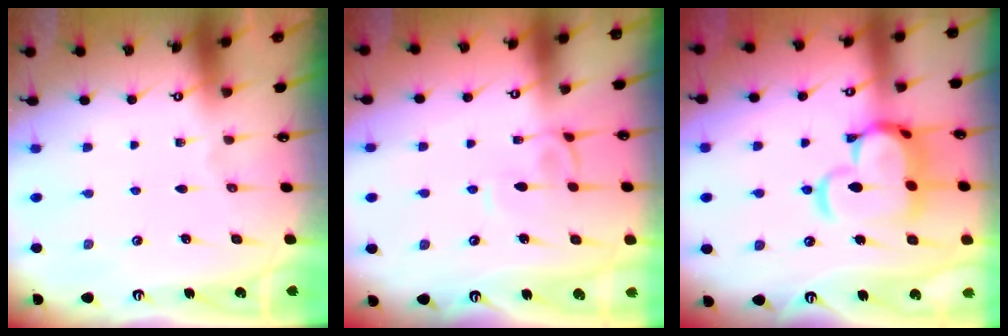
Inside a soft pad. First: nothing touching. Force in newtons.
{"total": 3.4, "press": 3.4, "slide": 0.1}
{"total": 8.8, "press": 8.8, "slide": 1.2}